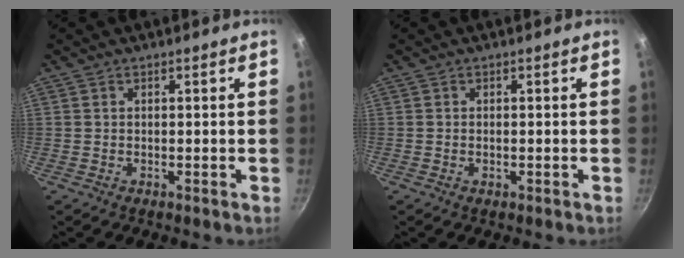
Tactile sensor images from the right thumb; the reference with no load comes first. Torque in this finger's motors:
{"motor_torque": [-0.43, -0.31, -0.17, 0.67, 0.06]}